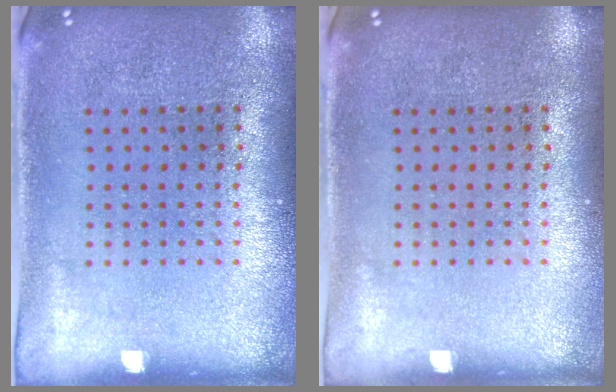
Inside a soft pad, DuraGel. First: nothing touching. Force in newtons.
{"total": 0.0}